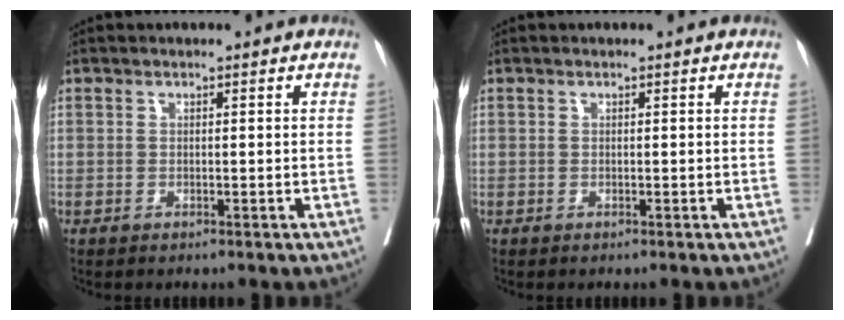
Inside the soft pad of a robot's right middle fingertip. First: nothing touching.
{"total": 0.0}